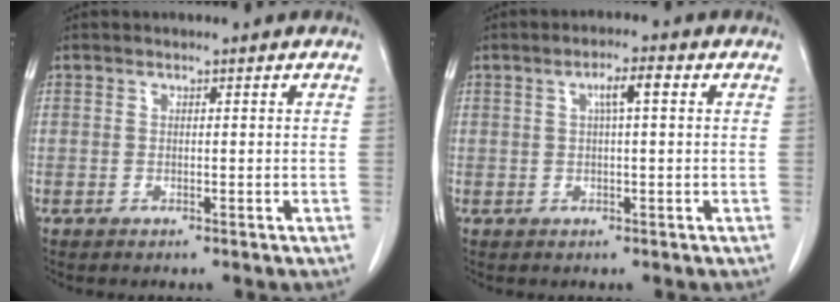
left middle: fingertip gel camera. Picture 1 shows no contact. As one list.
[{"total": 3.1, "force": [0.8, 0.4, 3.0], "torque": [-0.052, 0.009, 0.014]}]